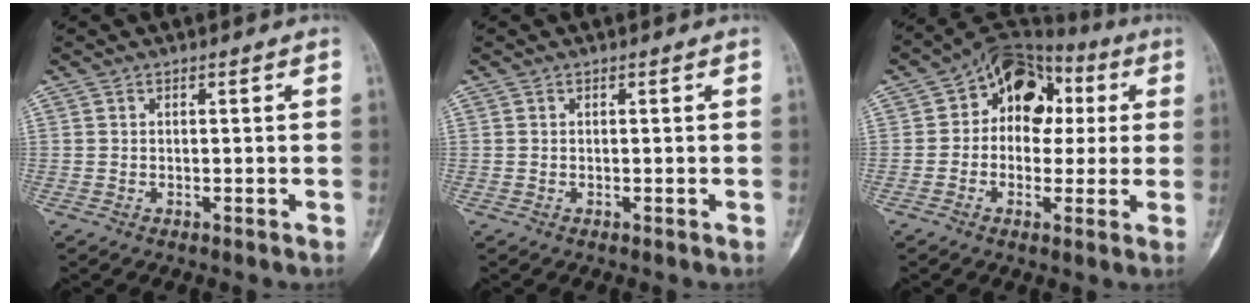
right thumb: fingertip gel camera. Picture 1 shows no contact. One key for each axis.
{"total": 0.0}
{"total": 14.1, "fx": 2.5, "fy": 10.3, "fz": 9.3, "tx": -0.084, "ty": 0.033, "tz": 0.027}